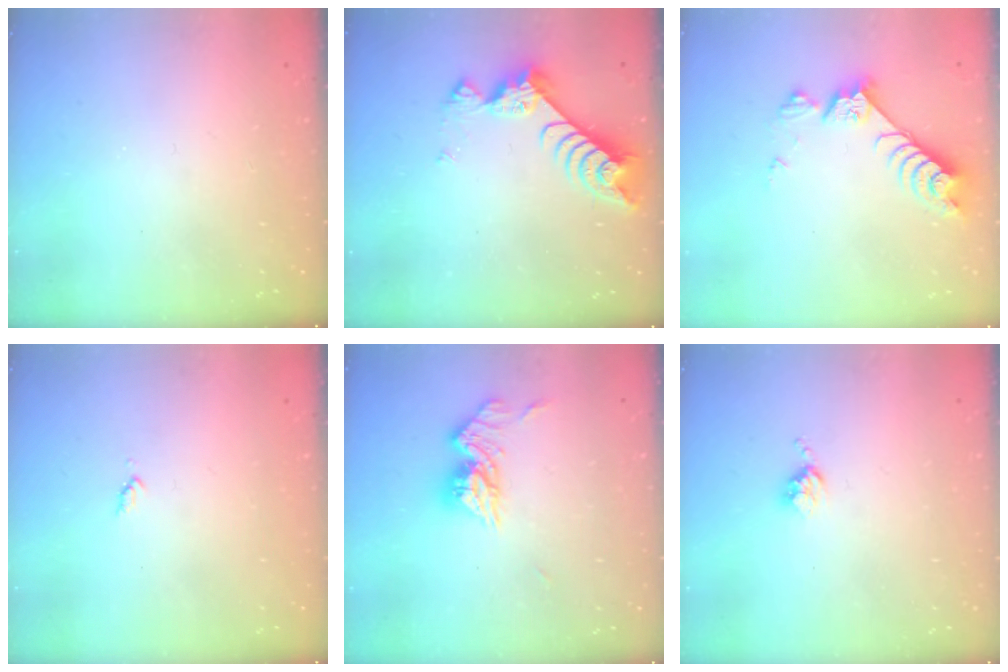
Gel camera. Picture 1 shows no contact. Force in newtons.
{"total": 7.3, "press": 7.3, "slide": 0.9}
{"total": 8.0, "press": 8.0, "slide": 0.9}
{"total": 3.5, "press": 3.4, "slide": 0.5}
{"total": 10.9, "press": 10.9, "slide": 0.9}
{"total": 3.4, "press": 3.4, "slide": 0.4}